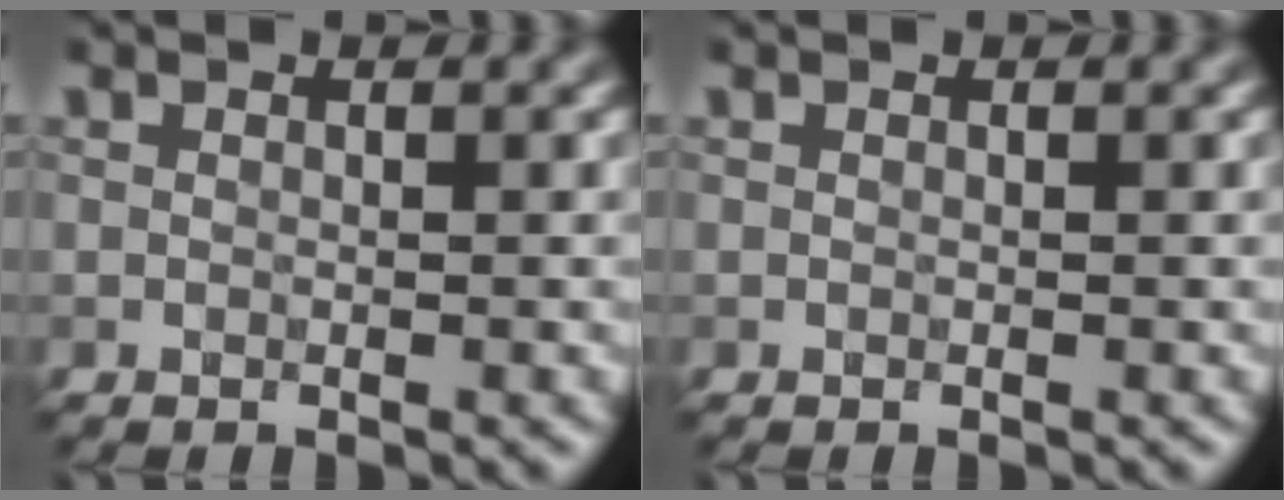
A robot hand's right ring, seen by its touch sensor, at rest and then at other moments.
{"total": 0.0}